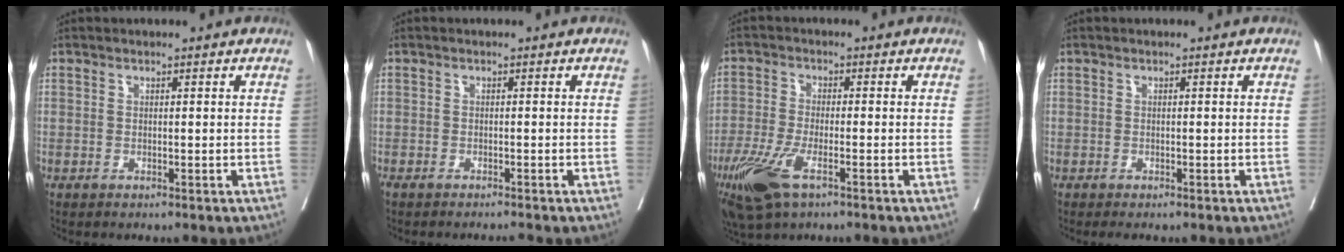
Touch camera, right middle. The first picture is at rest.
{"total": 1.9, "force": [-1.8, -0.2, 0.7], "torque": [-0.007, -0.002, -0.027]}
{"total": 8.5, "force": [-4.6, 2.4, 6.7], "torque": [-0.138, -0.020, -0.085]}
{"total": 1.1, "force": [-0.9, 0.5, 0.5], "torque": [-0.003, -0.001, -0.010]}